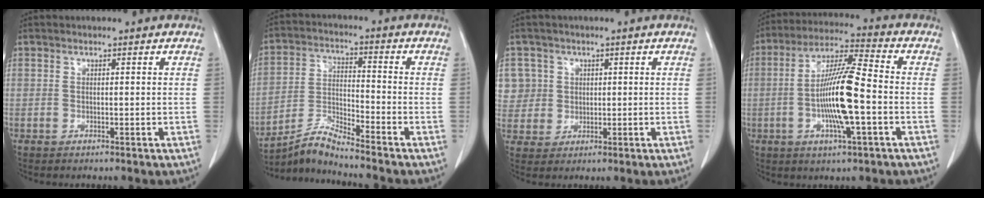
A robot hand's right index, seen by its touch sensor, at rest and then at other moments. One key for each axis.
{"total": 6.9, "fx": -6.5, "fy": -1.4, "fz": 1.9, "tx": -0.049, "ty": -0.009, "tz": -0.125}
{"total": 7.5, "fx": 2.2, "fy": 7.1, "fz": 0.4, "tx": -0.011, "ty": 0.023, "tz": 0.061}
{"total": 13.0, "fx": -2.4, "fy": 1.1, "fz": 12.7, "tx": -0.240, "ty": 0.000, "tz": -0.049}